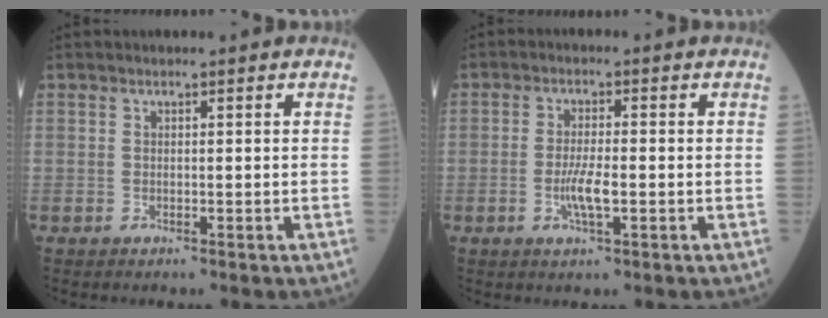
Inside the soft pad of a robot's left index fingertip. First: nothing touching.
{"total": 4.2, "force": [-1.1, 0.7, 4.0], "torque": [-0.082, -0.004, -0.021]}